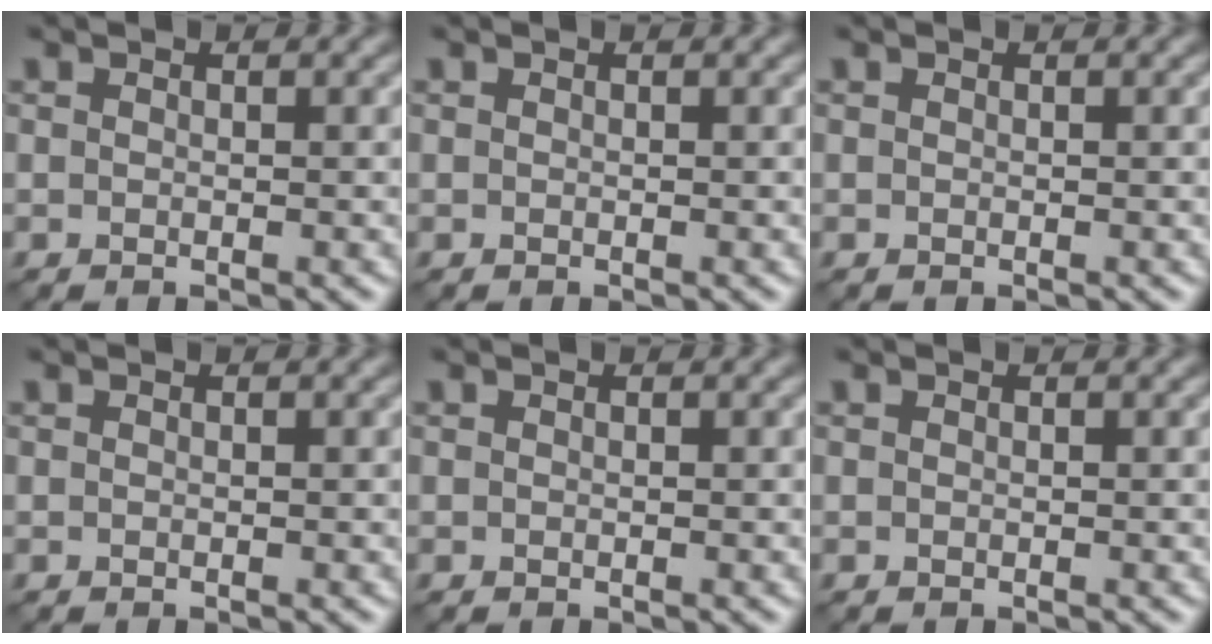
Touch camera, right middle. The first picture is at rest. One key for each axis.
{"total": 0.0}
{"total": 0.0}
{"total": 0.0}
{"total": 0.0}
{"total": 0.0}